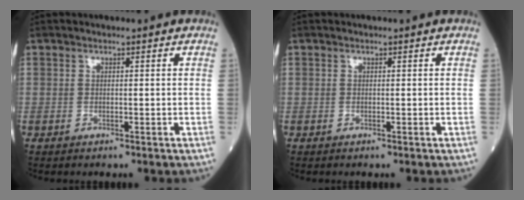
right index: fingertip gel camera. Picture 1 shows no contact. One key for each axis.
{"total": 0.0}